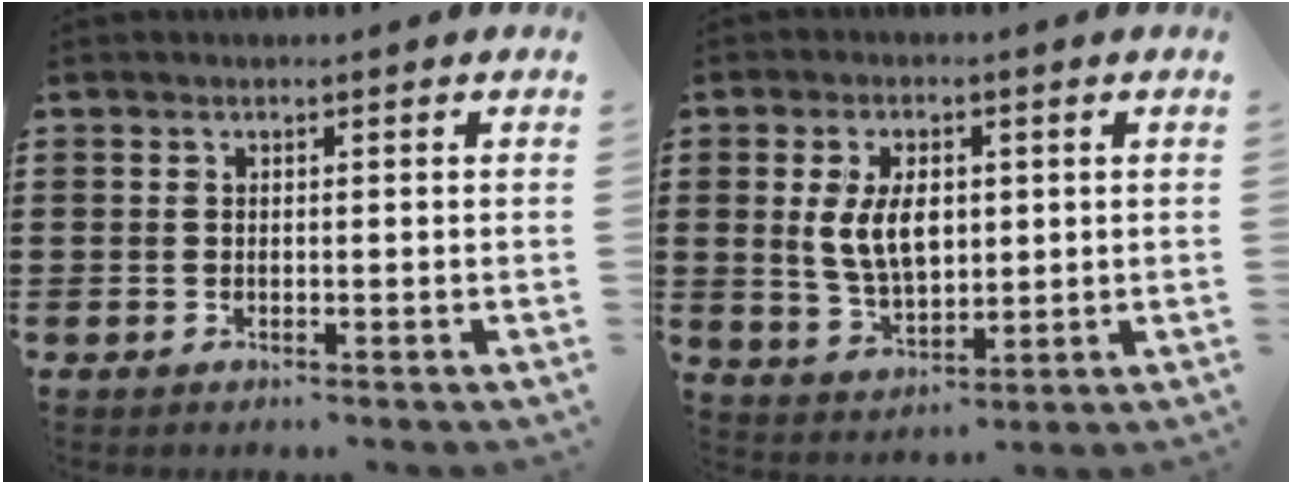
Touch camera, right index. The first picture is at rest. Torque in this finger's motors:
{"motor_torque": [0.98, -0.52, 0.64, 0.20]}